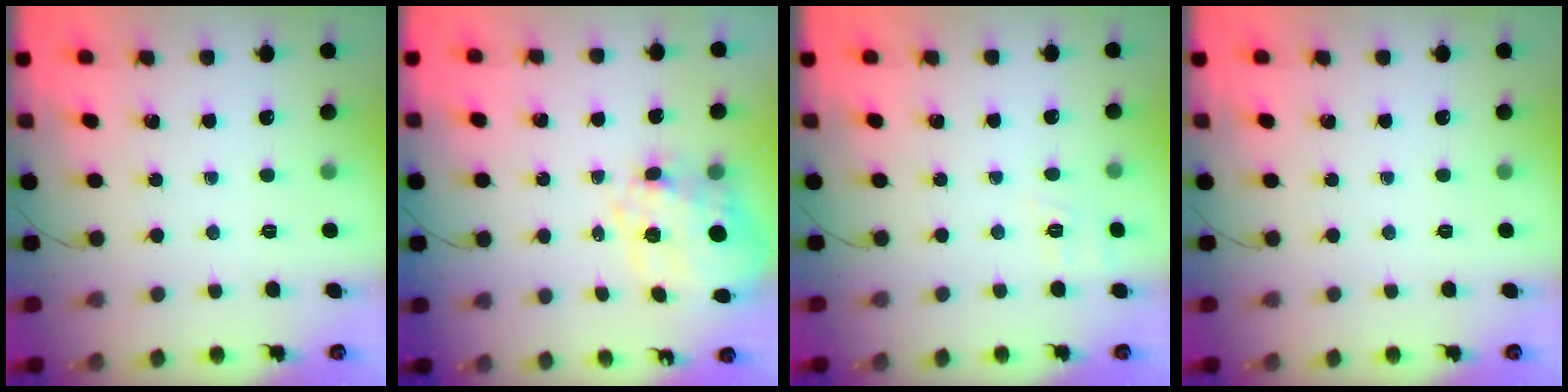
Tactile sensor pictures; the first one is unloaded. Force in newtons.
{"total": 12.3, "press": 12.0, "slide": 2.7}
{"total": 8.0, "press": 7.8, "slide": 2.0}
{"total": 0.0}